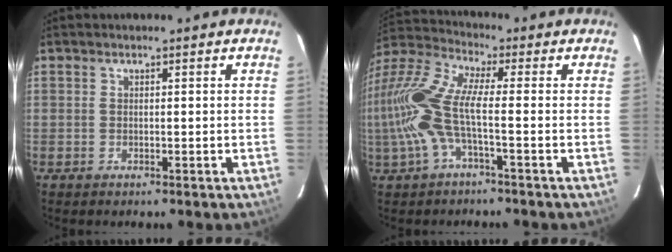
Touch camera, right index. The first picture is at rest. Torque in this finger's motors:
{"motor_torque": [1.22, -0.56, 1.05, 0.21]}